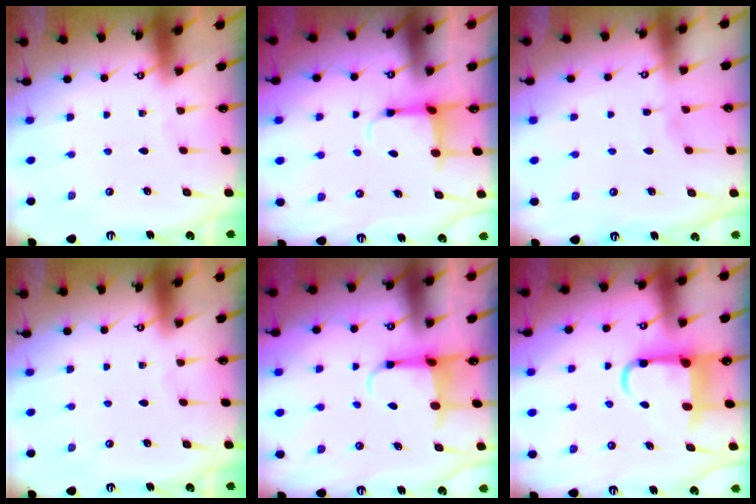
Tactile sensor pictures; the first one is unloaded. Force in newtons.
{"total": 3.8, "press": 3.6, "slide": 1.3}
{"total": 3.5, "press": 3.5, "slide": 0.5}
{"total": 0.0}
{"total": 3.9, "press": 3.8, "slide": 1.2}
{"total": 8.7, "press": 8.6, "slide": 1.4}